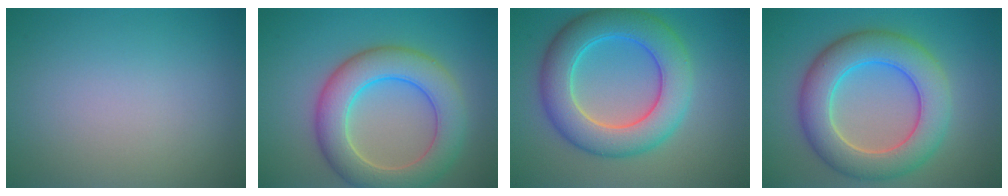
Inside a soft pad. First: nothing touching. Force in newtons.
{"total": 7.5, "press": 7.5, "slide": 0.3}
{"total": 8.1, "press": 8.1, "slide": 0.2}
{"total": 8.1, "press": 8.1, "slide": 0.4}